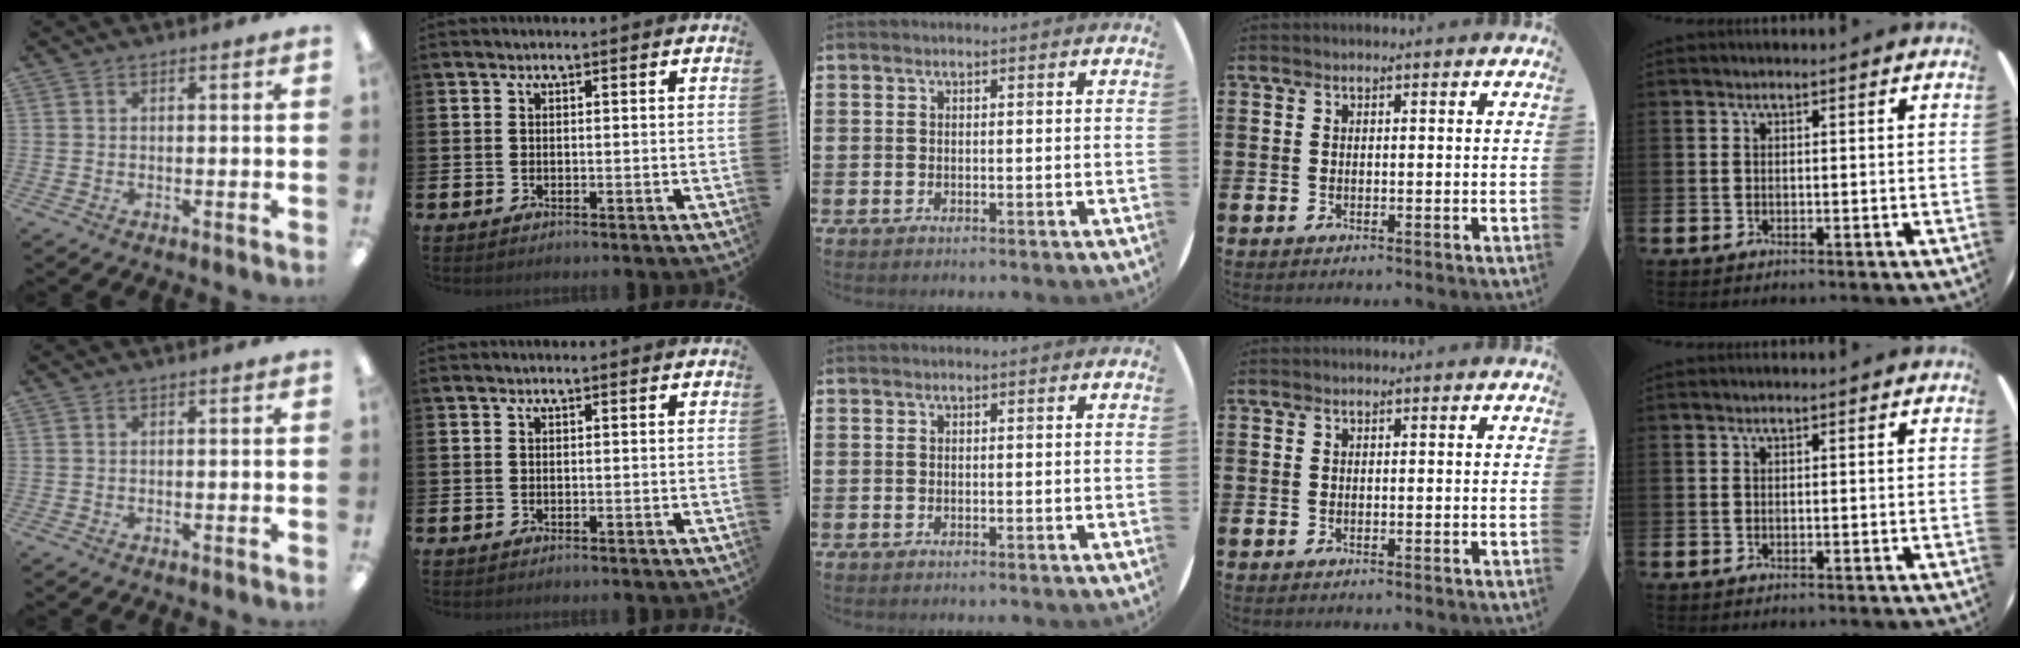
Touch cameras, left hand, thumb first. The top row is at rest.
{}